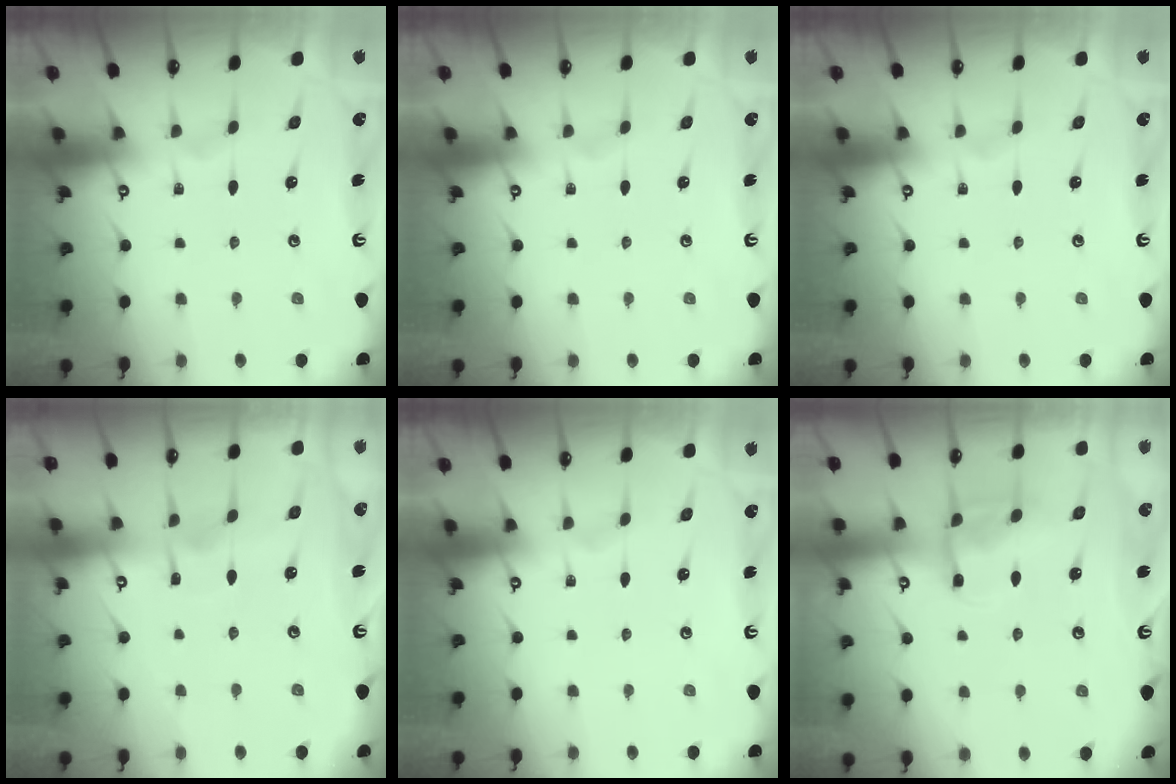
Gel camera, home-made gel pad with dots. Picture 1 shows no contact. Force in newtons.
{"total": 0.0}
{"total": 0.0}
{"total": 3.3, "press": 3.3, "slide": 0.3}
{"total": 0.0}
{"total": 9.2, "press": 9.2, "slide": 0.9}